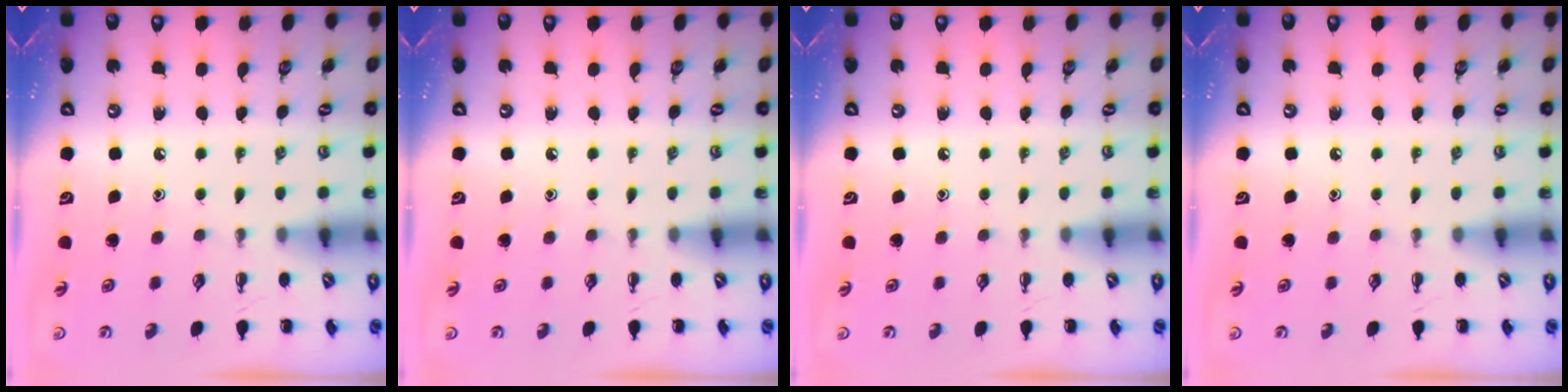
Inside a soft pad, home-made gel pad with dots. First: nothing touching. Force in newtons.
{"total": 0.0}
{"total": 0.0}
{"total": 0.0}